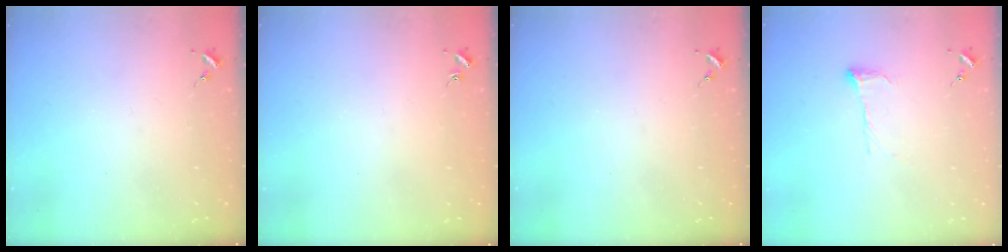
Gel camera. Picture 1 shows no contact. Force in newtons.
{"total": 0.9, "press": 0.9, "slide": 0.2}
{"total": 0.0}
{"total": 8.7, "press": 8.7, "slide": 0.3}